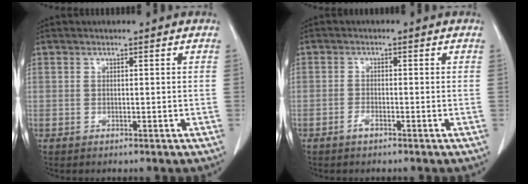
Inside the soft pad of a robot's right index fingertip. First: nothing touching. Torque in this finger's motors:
{"motor_torque": [0.15, -0.05, 0.03, 0.02]}